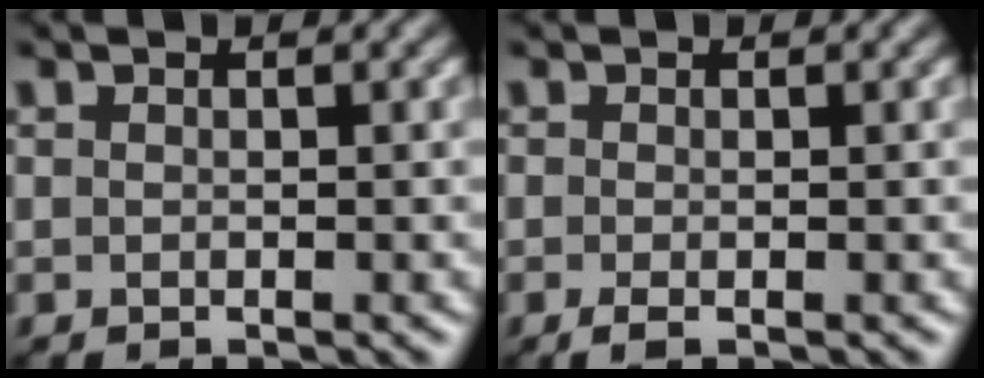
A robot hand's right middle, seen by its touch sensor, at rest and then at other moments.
{"total": 1.2, "force": [-0.5, 0.3, 1.0], "torque": [-0.024, -0.008, -0.010]}